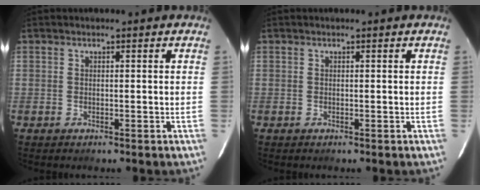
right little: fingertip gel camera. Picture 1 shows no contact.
{"total": 0.0}